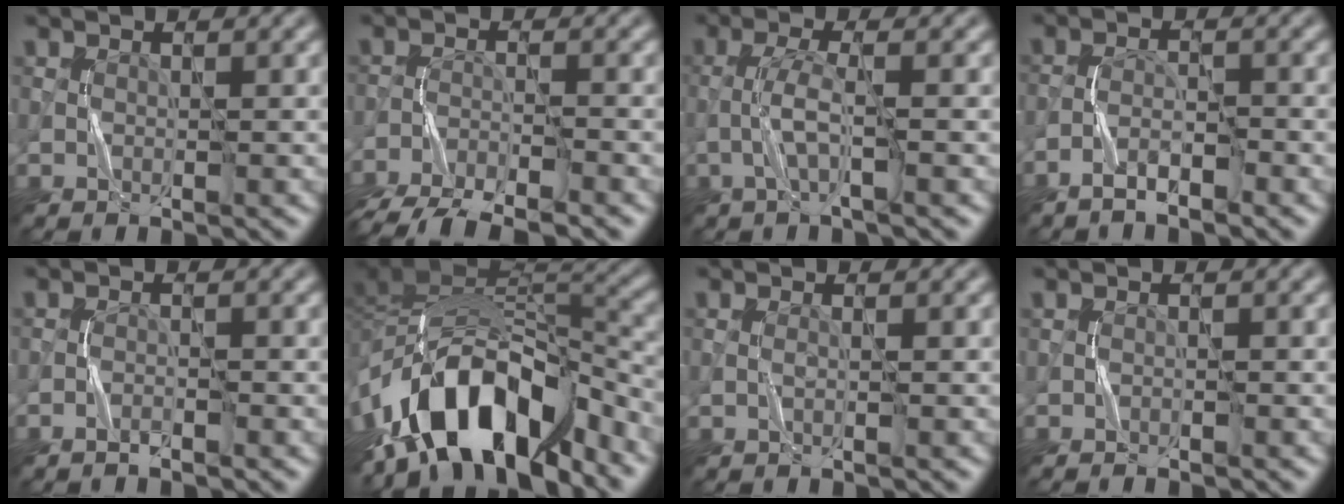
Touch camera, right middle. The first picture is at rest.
{"total": 7.9, "force": [-7.0, 1.5, 3.3], "torque": [-0.060, -0.024, -0.118]}
{"total": 2.8, "force": [-0.9, 0.3, 2.7], "torque": [-0.057, 0.011, -0.024]}
{"total": 2.5, "force": [-2.0, 0.5, 1.5], "torque": [-0.032, 0.007, -0.041]}
{"total": 1.1, "force": [-1.0, 0.1, 0.6], "torque": [-0.011, 0.003, -0.021]}
{"total": 13.5, "force": [-7.7, 5.9, 9.3], "torque": [-0.149, 0.014, -0.141]}
{"total": 0.6, "force": [-0.2, 0.0, 0.5], "torque": [-0.013, 0.000, -0.006]}
{"total": 0.8, "force": [-0.8, 0.0, 0.3], "torque": [-0.005, 0.002, -0.015]}